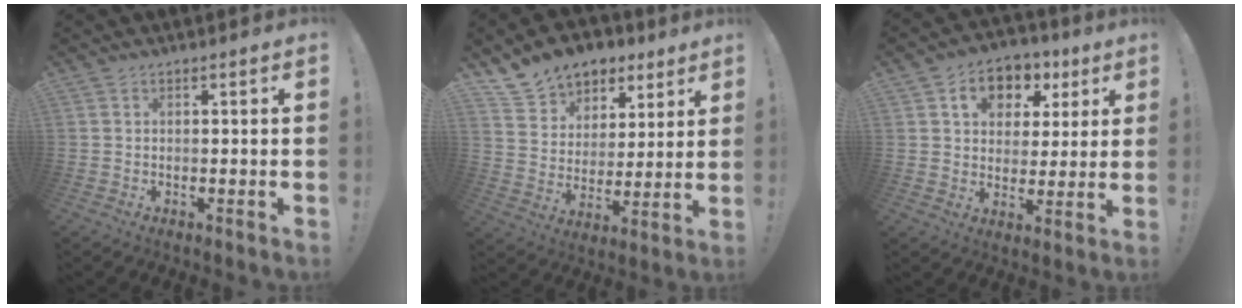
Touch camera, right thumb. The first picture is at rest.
{"total": 12.0, "force": [8.4, 8.0, 2.7], "torque": [-0.042, -0.064, 0.160]}
{"total": 10.3, "force": [4.3, 8.2, 4.4], "torque": [-0.063, -0.014, 0.082]}